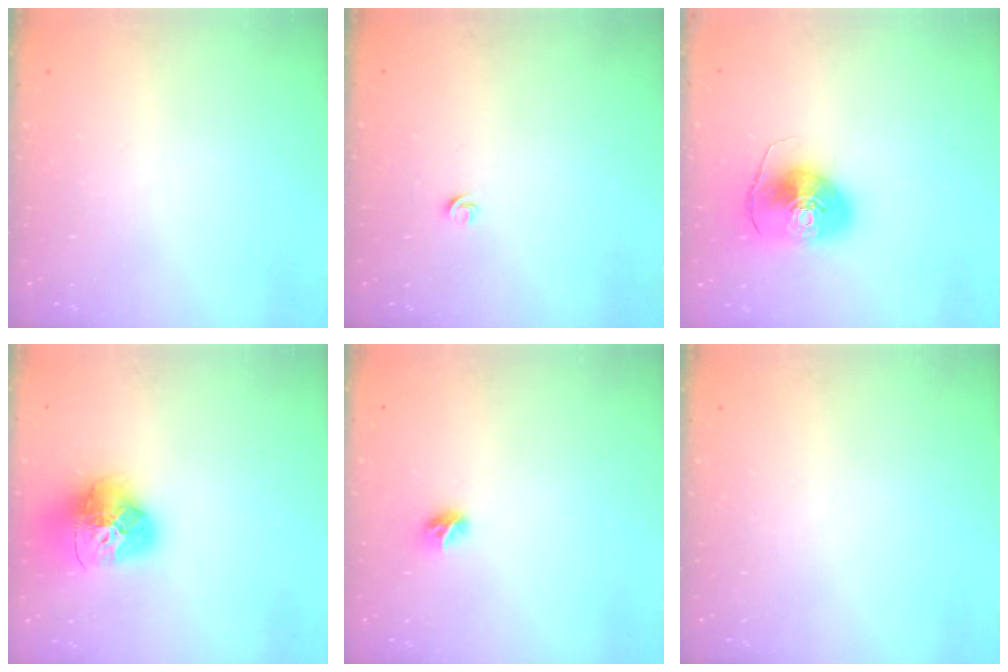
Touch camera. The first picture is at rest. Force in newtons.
{"total": 3.6, "press": 3.6, "slide": 0.5}
{"total": 10.3, "press": 10.2, "slide": 1.5}
{"total": 18.0, "press": 17.9, "slide": 1.8}
{"total": 5.4, "press": 5.4, "slide": 0.5}
{"total": 0.0}